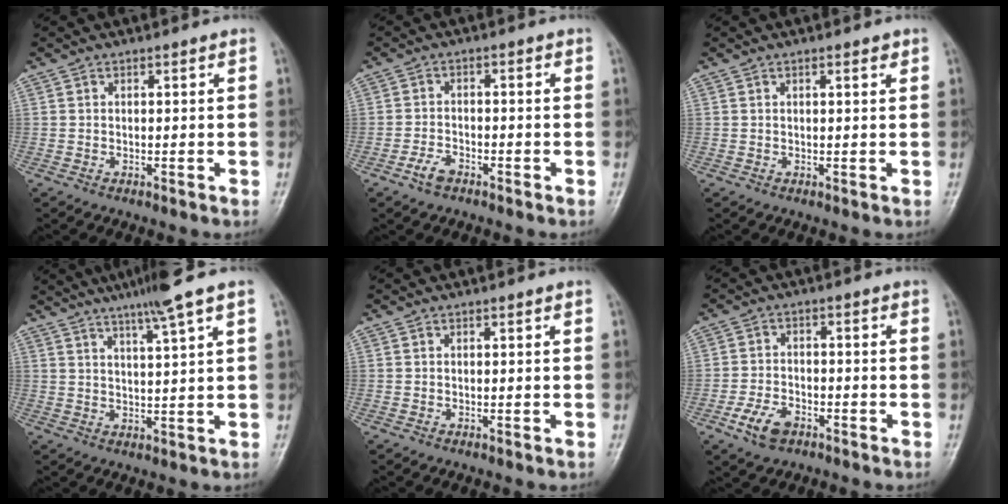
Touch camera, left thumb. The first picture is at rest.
{"total": 3.3, "force": [-2.3, 1.7, 1.6], "torque": [-0.032, 0.014, -0.044]}
{"total": 1.1, "force": [0.6, 0.4, 0.9], "torque": [-0.012, 0.001, 0.006]}
{"total": 8.1, "force": [5.4, -0.8, 6.0], "torque": [-0.094, -0.012, 0.089]}
{"total": 0.0}
{"total": 6.0, "force": [-3.4, 3.6, 3.4], "torque": [-0.064, 0.016, -0.063]}